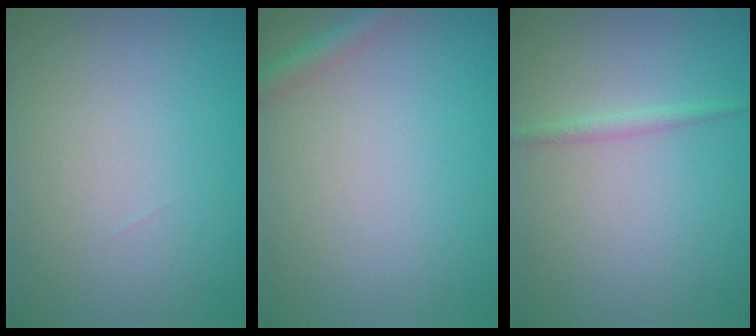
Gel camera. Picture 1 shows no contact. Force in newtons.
{"total": 1.8, "press": 1.8, "slide": 0.1}
{"total": 1.1, "press": 1.1, "slide": 0.1}